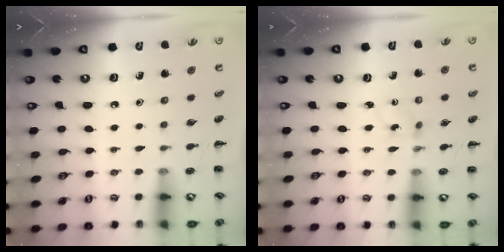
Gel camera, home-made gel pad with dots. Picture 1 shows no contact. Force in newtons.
{"total": 0.9, "press": 0.7, "slide": 0.5}